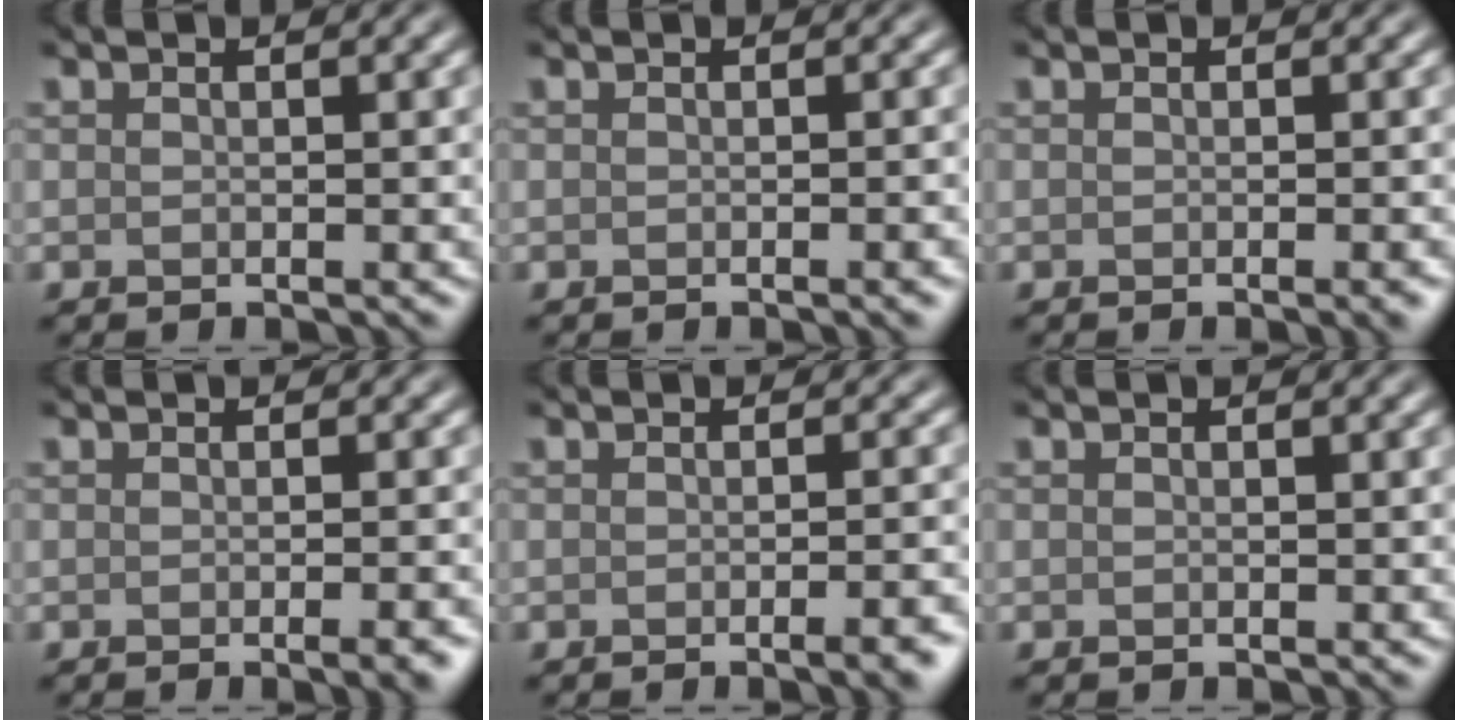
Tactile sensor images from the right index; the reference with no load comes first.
{"total": 1.6, "force": [-0.5, 0.4, 1.5], "torque": [-0.010, 0.001, -0.008]}
{"total": 1.6, "force": [-0.5, 0.4, 1.5], "torque": [-0.009, 0.000, -0.007]}
{"total": 3.0, "force": [-1.0, 0.9, 2.6], "torque": [-0.016, 0.000, -0.013]}
{"total": 3.5, "force": [-1.4, 1.1, 3.0], "torque": [-0.019, 0.004, -0.019]}
{"total": 0.0}